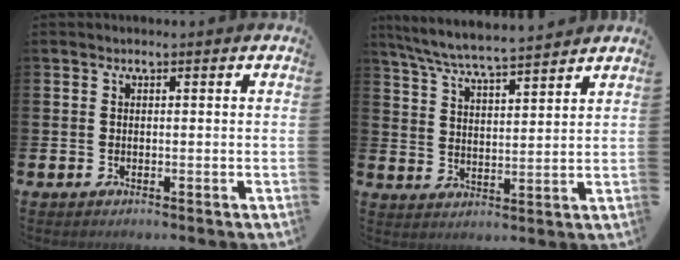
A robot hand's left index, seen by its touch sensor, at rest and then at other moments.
{"total": 6.6, "force": [6.4, 0.0, 1.8], "torque": [-0.062, -0.038, 0.114]}